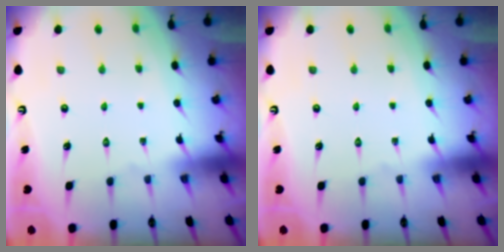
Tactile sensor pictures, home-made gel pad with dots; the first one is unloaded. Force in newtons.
{"total": 0.0}